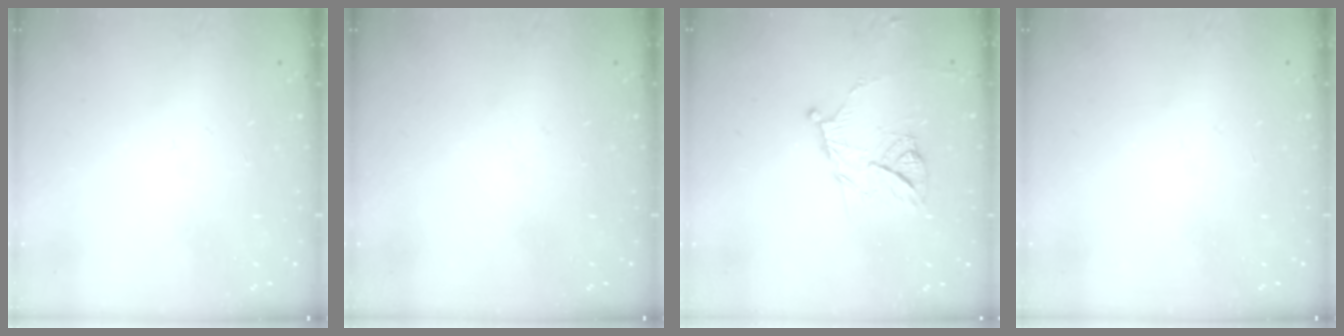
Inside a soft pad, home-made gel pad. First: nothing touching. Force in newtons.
{"total": 0.0}
{"total": 11.4, "press": 11.3, "slide": 0.7}
{"total": 0.0}